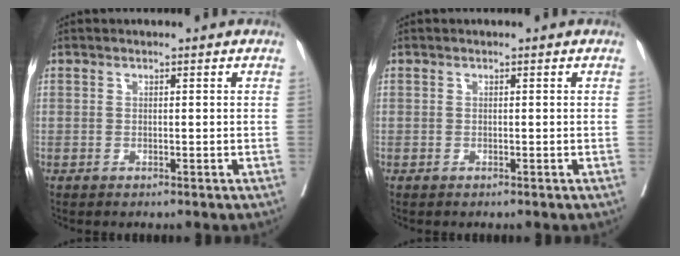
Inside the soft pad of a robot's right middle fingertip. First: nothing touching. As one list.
[{"total": 0.0}]